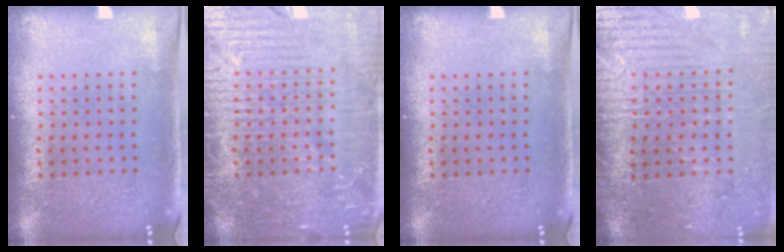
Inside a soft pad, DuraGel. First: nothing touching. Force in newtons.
{"total": 7.2, "press": 7.1, "slide": 0.8}
{"total": 0.0}
{"total": 3.5, "press": 3.3, "slide": 1.3}